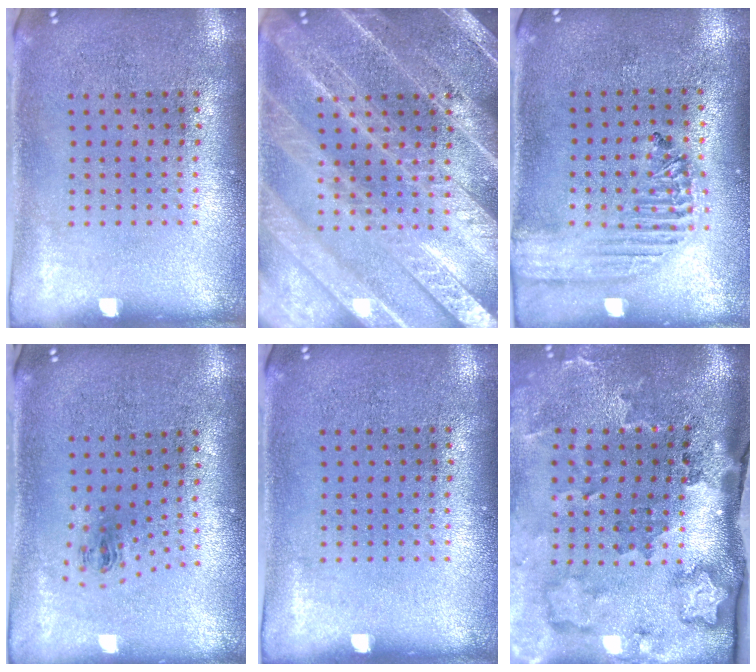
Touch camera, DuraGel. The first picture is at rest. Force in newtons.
{"total": 5.9, "press": 5.9, "slide": 0.7}
{"total": 1.9, "press": 1.7, "slide": 0.8}
{"total": 1.0, "press": 0.4, "slide": 0.9}
{"total": 0.0}
{"total": 3.5, "press": 2.3, "slide": 2.7}